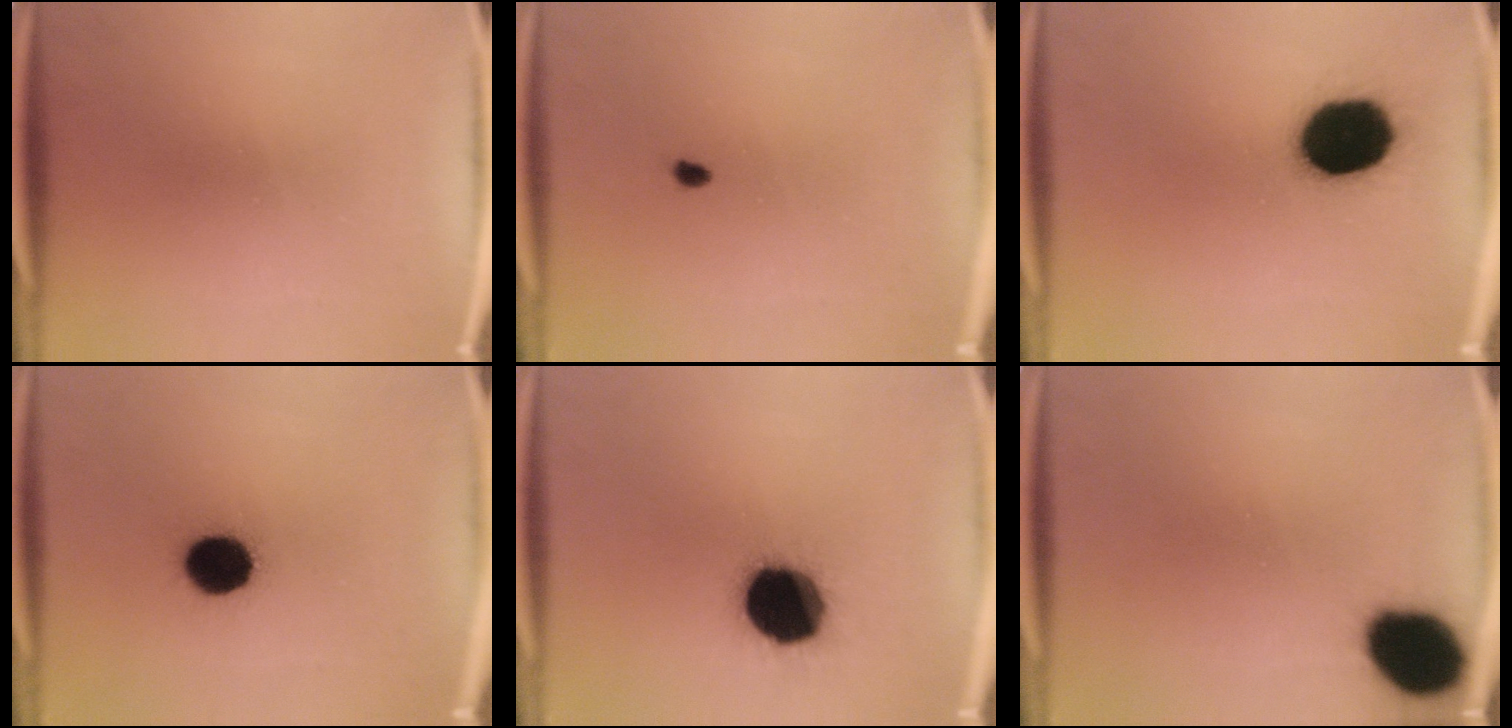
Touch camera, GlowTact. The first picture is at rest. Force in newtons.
{"total": 0.7}
{"total": 19.4}
{"total": 11.1}
{"total": 19.9}
{"total": 16.5}